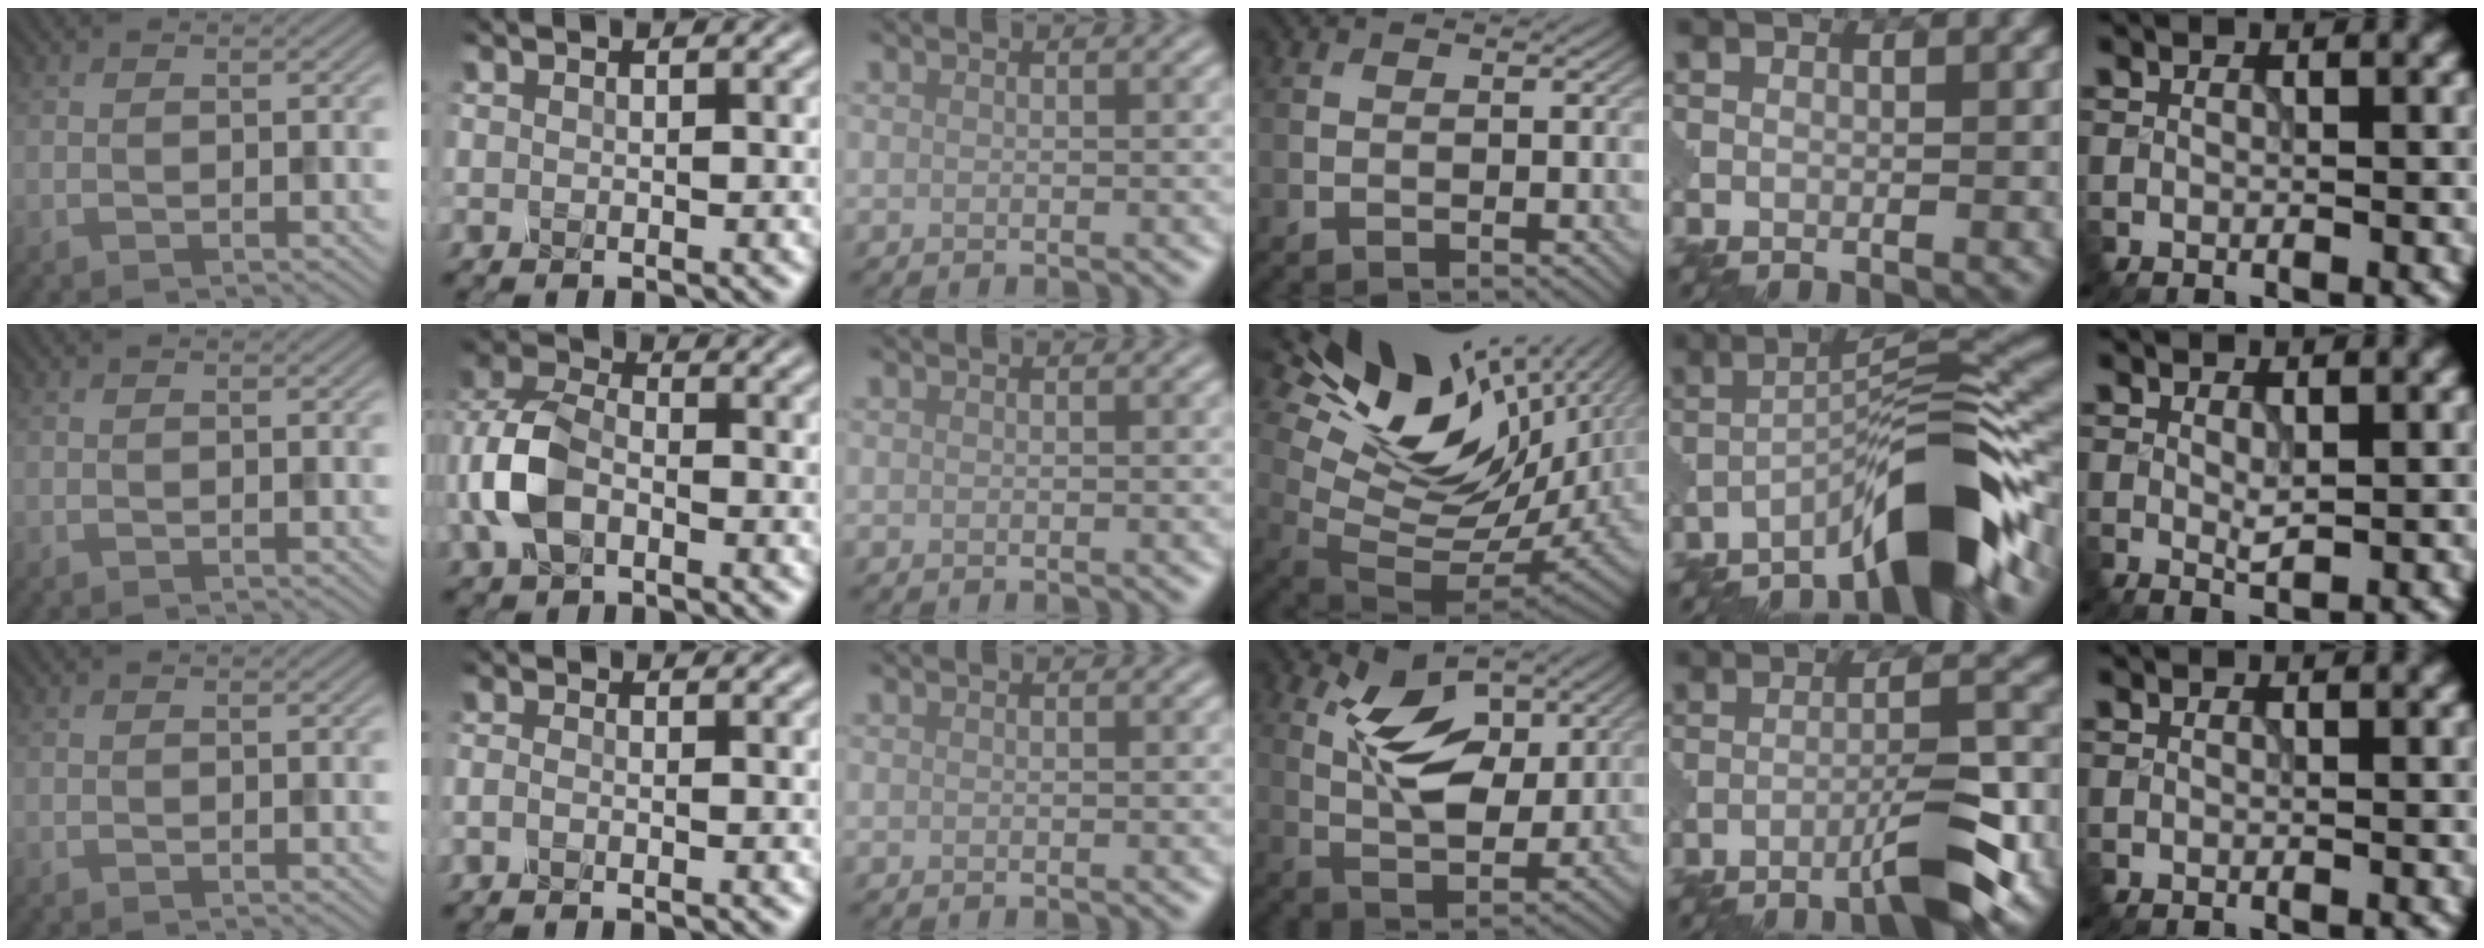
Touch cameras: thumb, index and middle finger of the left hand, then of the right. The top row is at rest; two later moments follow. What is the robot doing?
{"motion": "press", "object": "mechanical pencil"}